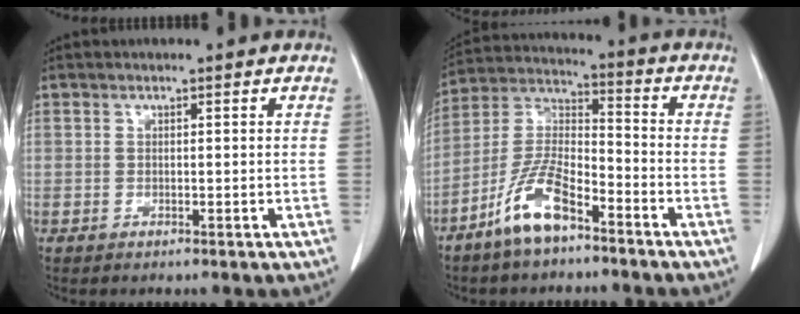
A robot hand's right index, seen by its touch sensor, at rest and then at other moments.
{"total": 10.7, "force": [-6.9, 3.1, 7.6], "torque": [-0.164, -0.001, -0.137]}